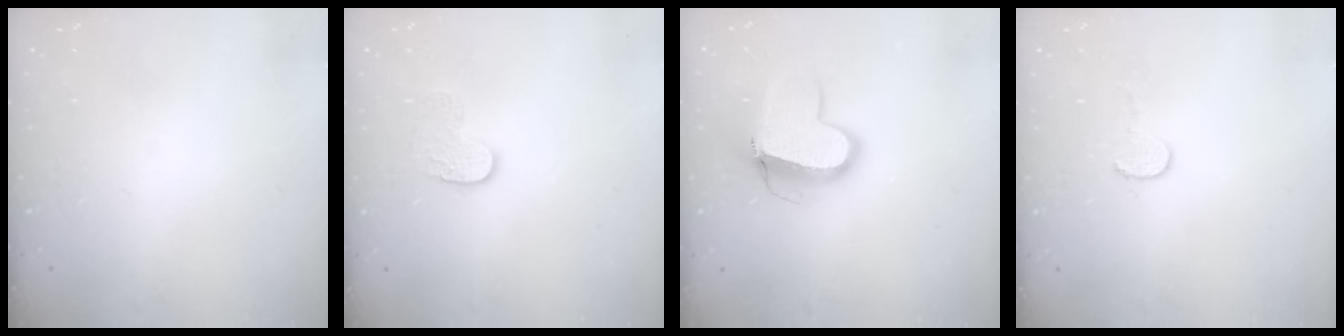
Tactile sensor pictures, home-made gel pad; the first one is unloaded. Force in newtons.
{"total": 8.0, "press": 8.0, "slide": 0.4}
{"total": 12.4, "press": 12.3, "slide": 1.7}
{"total": 4.5, "press": 4.4, "slide": 0.4}